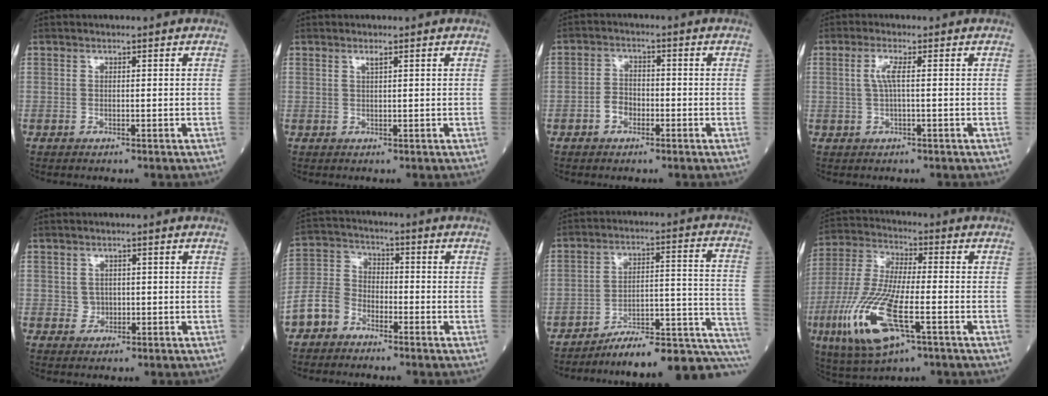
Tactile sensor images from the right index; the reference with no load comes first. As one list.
[{"total": 0.9, "force": [0.6, 0.0, 0.7], "torque": [-0.014, -0.002, 0.012]}, {"total": 3.2, "force": [-1.3, 2.3, 1.8], "torque": [-0.028, 0.011, -0.028]}, {"total": 2.6, "force": [0.4, 0.2, 2.6], "torque": [-0.059, 0.004, 0.008]}, {"total": 1.6, "force": [0.1, 1.5, 0.5], "torque": [-0.007, 0.001, 0.004]}, {"total": 6.7, "force": [-4.4, 4.6, 2.3], "torque": [-0.062, 0.009, -0.097]}, {"total": 20.5, "force": [-18.4, 1.4, 8.8], "torque": [-0.047, 0.040, -0.254]}, {"total": 15.9, "force": [-5.9, 4.0, 14.2], "torque": [-0.315, -0.024, -0.104]}]